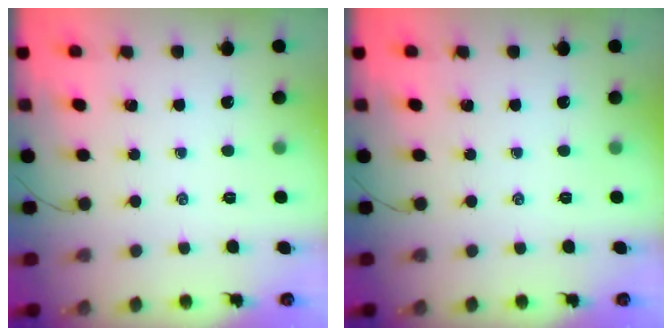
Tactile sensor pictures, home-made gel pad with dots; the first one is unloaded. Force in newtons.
{"total": 0.0}